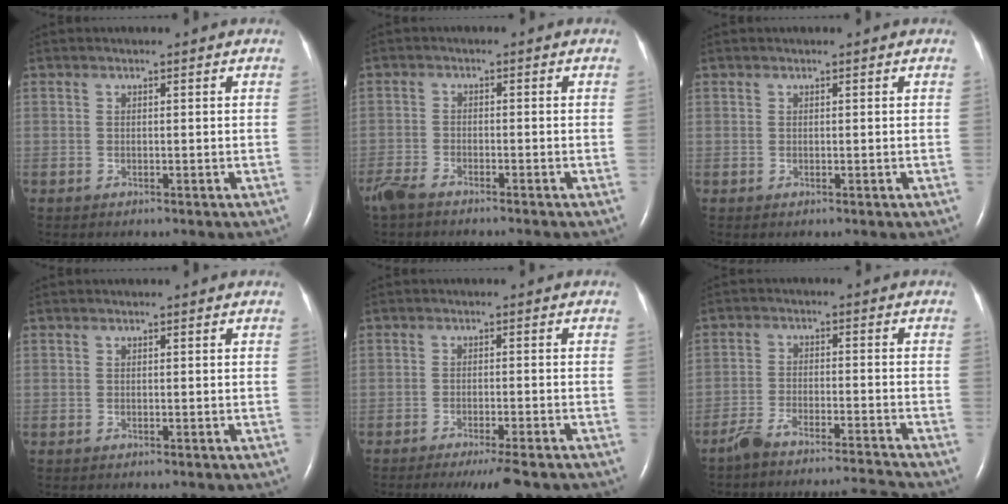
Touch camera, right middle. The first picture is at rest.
{"total": 5.4, "force": [-4.8, 0.9, 2.3], "torque": [-0.041, -0.013, -0.086]}
{"total": 0.0}
{"total": 0.0}
{"total": 6.9, "force": [-5.5, 0.1, 4.1], "torque": [-0.047, -0.014, -0.081]}
{"total": 8.6, "force": [-8.3, -1.3, 1.8], "torque": [-0.033, 0.013, -0.141]}